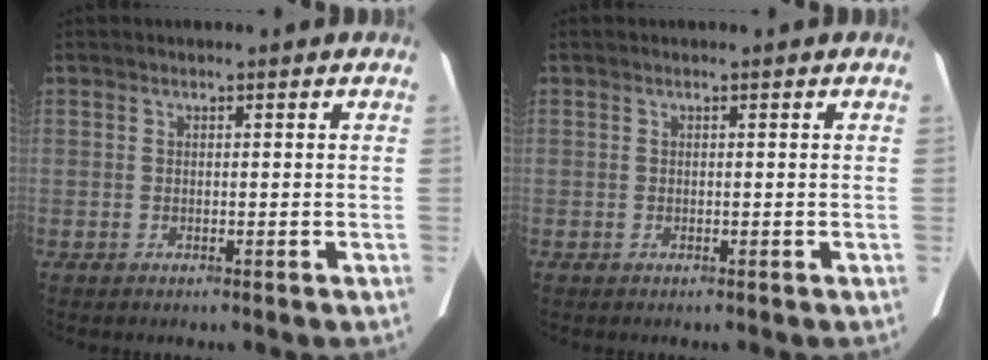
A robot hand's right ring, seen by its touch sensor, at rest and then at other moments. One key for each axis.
{"total": 0.0}